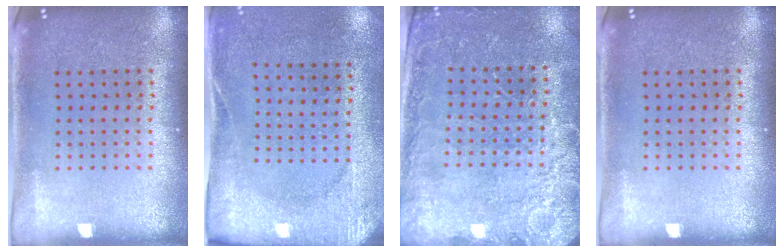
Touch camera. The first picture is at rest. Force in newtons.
{"total": 2.6, "press": 2.0, "slide": 1.6}
{"total": 2.7, "press": 2.6, "slide": 0.3}
{"total": 0.0}